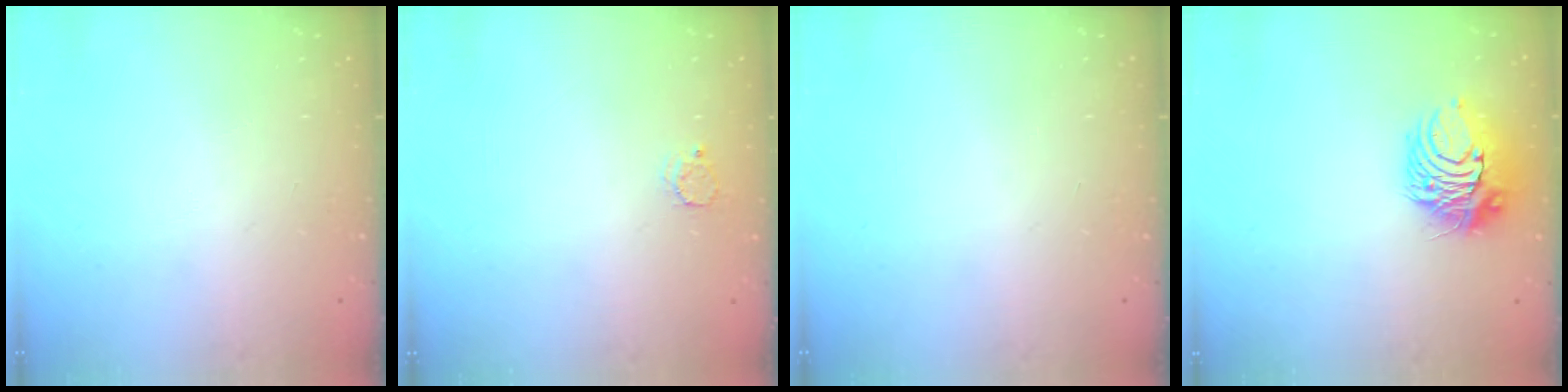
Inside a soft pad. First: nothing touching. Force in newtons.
{"total": 2.4, "press": 2.4, "slide": 0.3}
{"total": 0.0}
{"total": 9.7, "press": 9.7, "slide": 0.1}